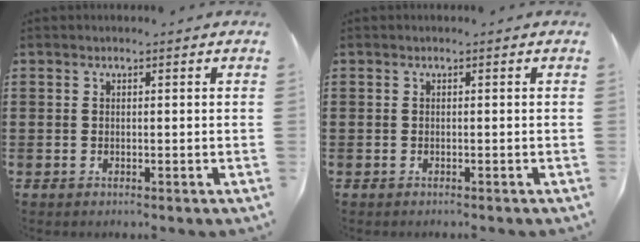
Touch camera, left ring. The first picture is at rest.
{"total": 0.0}